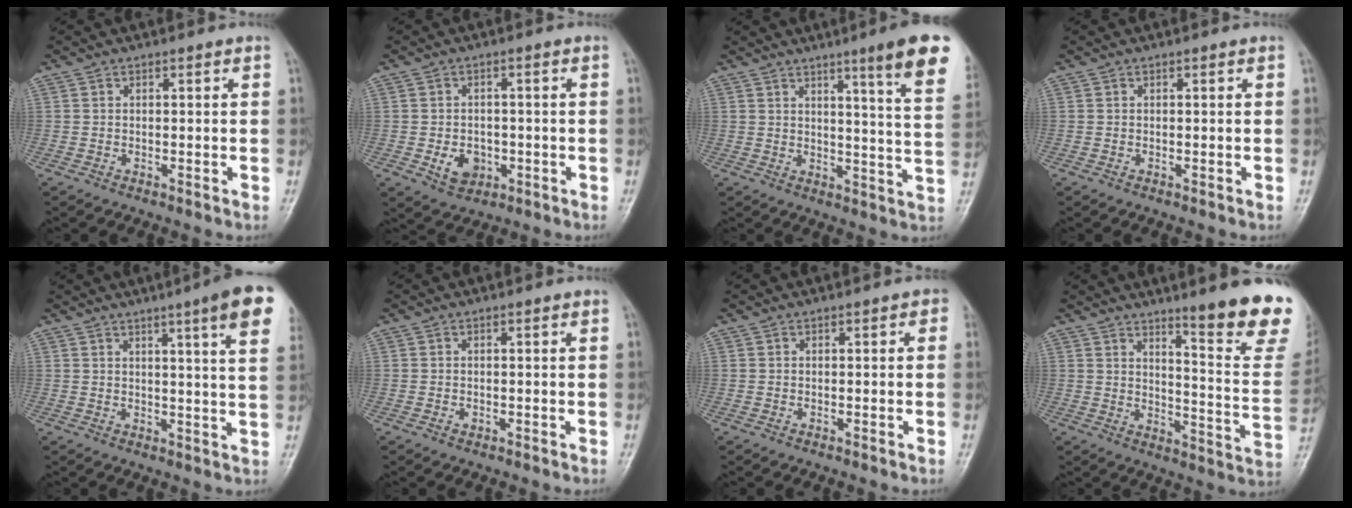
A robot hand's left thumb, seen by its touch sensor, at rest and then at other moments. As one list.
[{"total": 5.2, "force": [-1.4, 4.0, 2.9], "torque": [-0.031, 0.004, -0.017]}, {"total": 13.8, "force": [7.9, 0.6, 11.3], "torque": [-0.135, -0.045, 0.094]}, {"total": 0.0}, {"total": 10.2, "force": [5.1, 0.8, 8.8], "torque": [-0.105, -0.007, 0.052]}, {"total": 0.5, "force": [-0.2, 0.4, 0.3], "torque": [-0.004, 0.000, -0.004]}, {"total": 1.0, "force": [0.1, 0.6, 0.7], "torque": [0.005, 0.004, -0.006]}, {"total": 17.6, "force": [12.0, 2.0, 12.7], "torque": [-0.127, -0.092, 0.163]}]